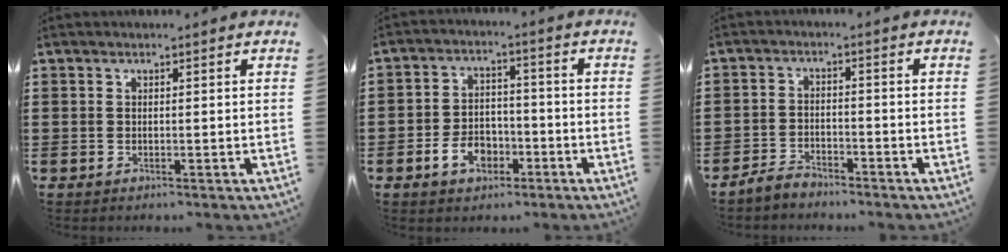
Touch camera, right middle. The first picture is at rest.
{"total": 5.7, "force": [-3.0, 3.8, 3.1], "torque": [-0.052, 0.007, -0.058]}
{"total": 3.0, "force": [-2.9, 0.7, 0.3], "torque": [-0.018, 0.005, -0.064]}